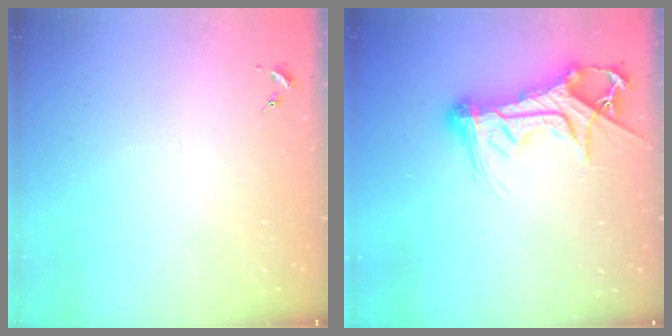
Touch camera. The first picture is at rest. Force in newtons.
{"total": 17.1, "press": 17.0, "slide": 1.6}